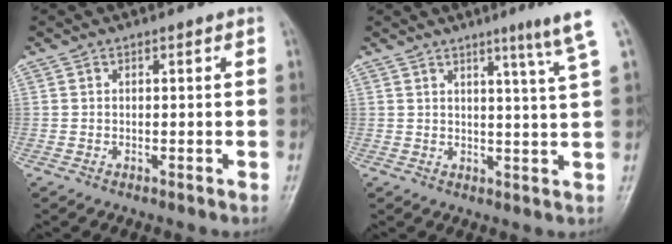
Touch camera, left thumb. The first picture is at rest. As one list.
[{"total": 6.7, "force": [4.3, -0.9, 5.0], "torque": [-0.069, -0.029, 0.054]}]